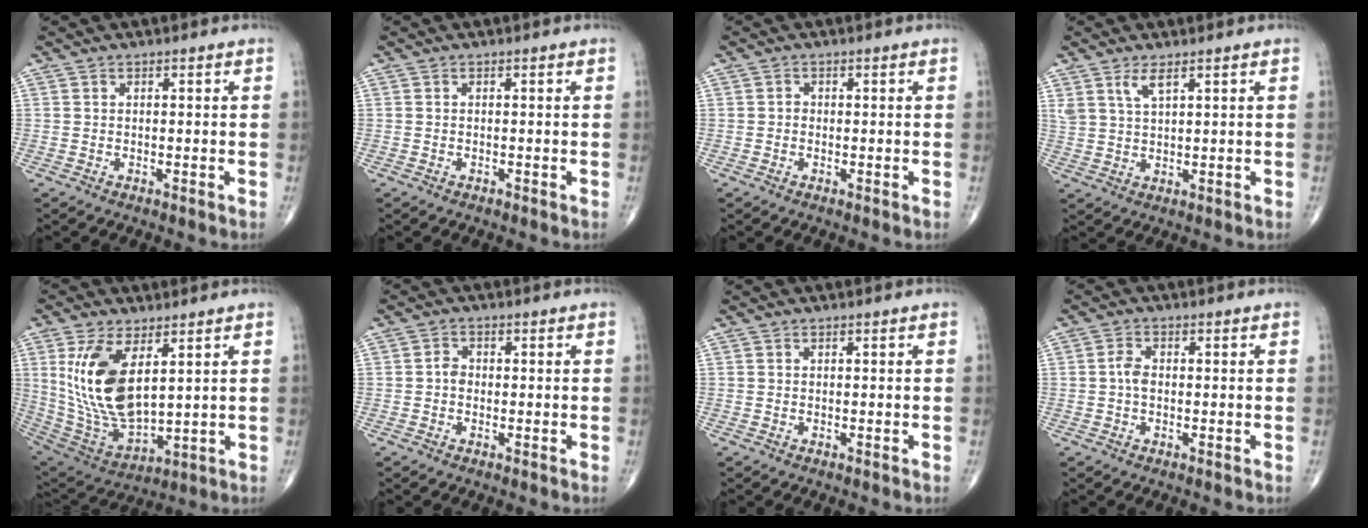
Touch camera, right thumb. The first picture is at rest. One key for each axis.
{"total": 0.0}
{"total": 0.8, "fx": -0.2, "fy": 0.7, "fz": 0.3, "tx": 0.000, "ty": 0.003, "tz": -0.006}
{"total": 3.5, "fx": 2.2, "fy": 1.0, "fz": 2.5, "tx": -0.052, "ty": -0.011, "tz": 0.048}
{"total": 16.8, "fx": 4.7, "fy": 8.1, "fz": 14.0, "tx": -0.266, "ty": -0.025, "tz": 0.112}
{"total": 1.8, "fx": -0.3, "fy": 1.5, "fz": 1.0, "tx": -0.008, "ty": 0.007, "tz": -0.010}
{"total": 0.0}
{"total": 2.4, "fx": -0.2, "fy": 1.5, "fz": 1.9, "tx": -0.038, "ty": 0.004, "tz": -0.008}